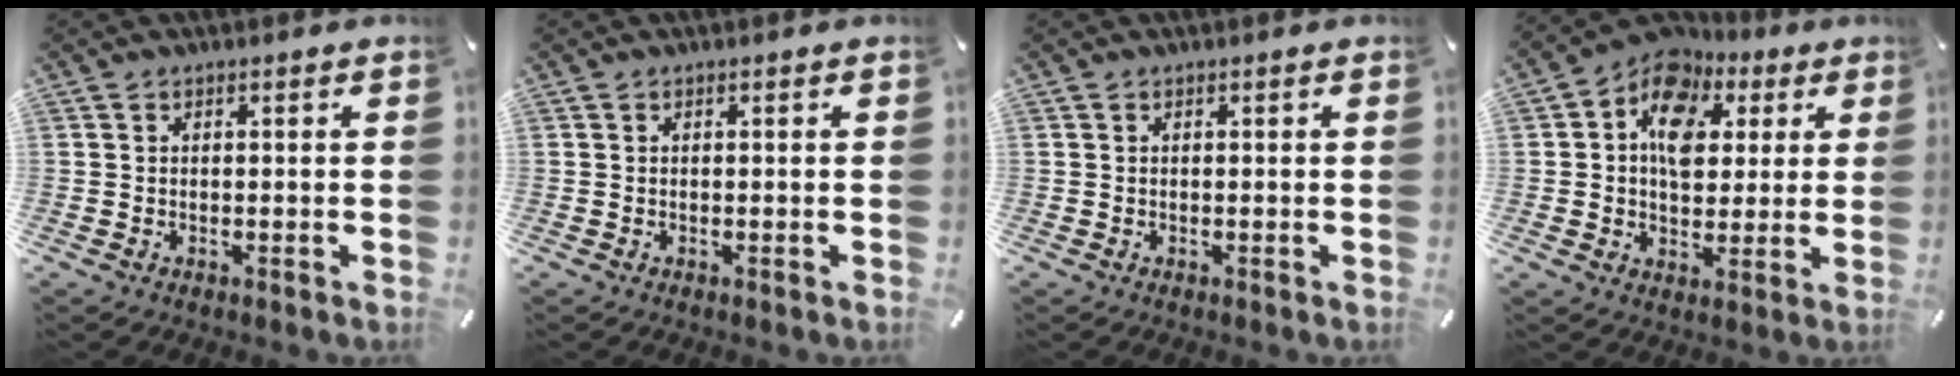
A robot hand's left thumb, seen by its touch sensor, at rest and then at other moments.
{"total": 0.0}
{"total": 0.0}
{"total": 12.4, "force": [3.9, 9.6, 6.7], "torque": [-0.104, -0.020, 0.070]}